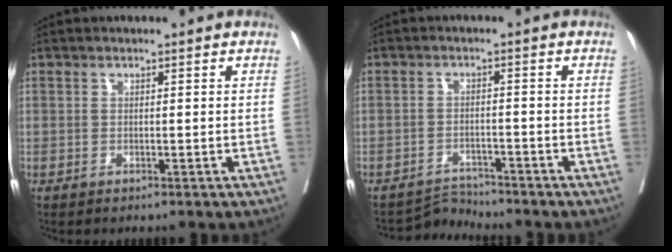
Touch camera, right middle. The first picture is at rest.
{"total": 3.4, "force": [-3.0, -0.4, -1.4], "torque": [0.023, -0.006, -0.049]}